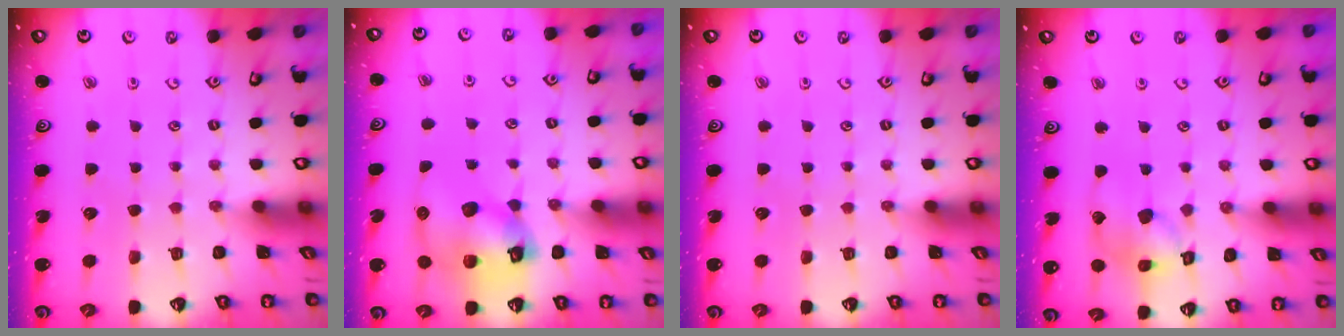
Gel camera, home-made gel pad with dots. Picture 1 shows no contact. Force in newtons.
{"total": 12.7, "press": 12.6, "slide": 1.7}
{"total": 0.0}
{"total": 12.9, "press": 12.8, "slide": 1.6}